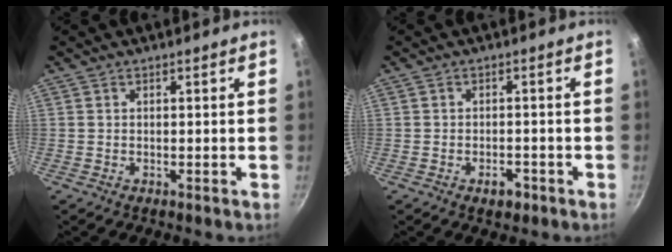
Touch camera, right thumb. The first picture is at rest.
{"total": 3.0, "force": [-1.7, 1.7, 1.8], "torque": [-0.017, 0.016, -0.021]}